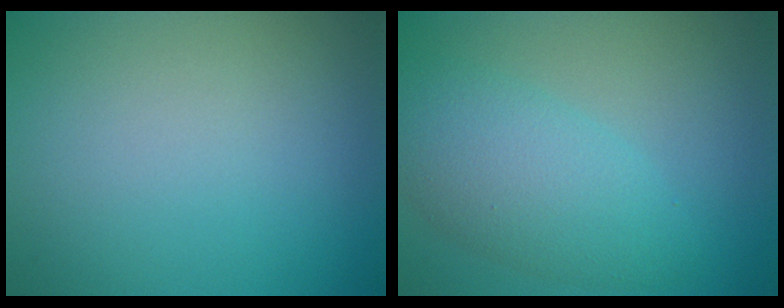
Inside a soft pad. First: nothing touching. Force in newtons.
{"total": 5.2, "press": 5.2, "slide": 0.1}